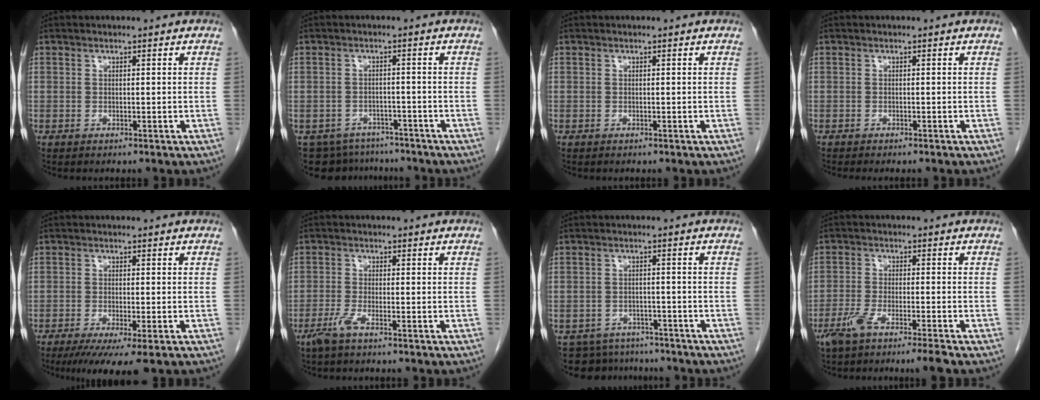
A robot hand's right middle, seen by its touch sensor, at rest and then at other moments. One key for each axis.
{"total": 8.6, "fx": -7.3, "fy": 4.3, "fz": 0.8, "tx": -0.014, "ty": 0.011, "tz": -0.092}
{"total": 0.0}
{"total": 2.8, "fx": -2.4, "fy": 0.5, "fz": 1.2, "tx": -0.015, "ty": -0.005, "tz": -0.029}
{"total": 7.3, "fx": -4.7, "fy": 0.7, "fz": 5.5, "tx": -0.081, "ty": -0.019, "tz": -0.076}
{"total": 2.7, "fx": -1.9, "fy": 0.0, "fz": 2.0, "tx": -0.047, "ty": -0.006, "tz": -0.043}
{"total": 7.9, "fx": -7.0, "fy": 3.6, "fz": 0.2, "tx": -0.001, "ty": 0.014, "tz": -0.090}
{"total": 6.1, "fx": -4.4, "fy": -0.3, "fz": 4.1, "tx": -0.073, "ty": -0.009, "tz": -0.082}